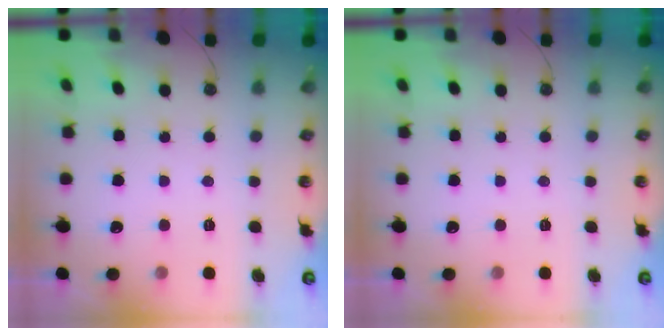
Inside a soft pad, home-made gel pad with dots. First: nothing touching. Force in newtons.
{"total": 0.0}